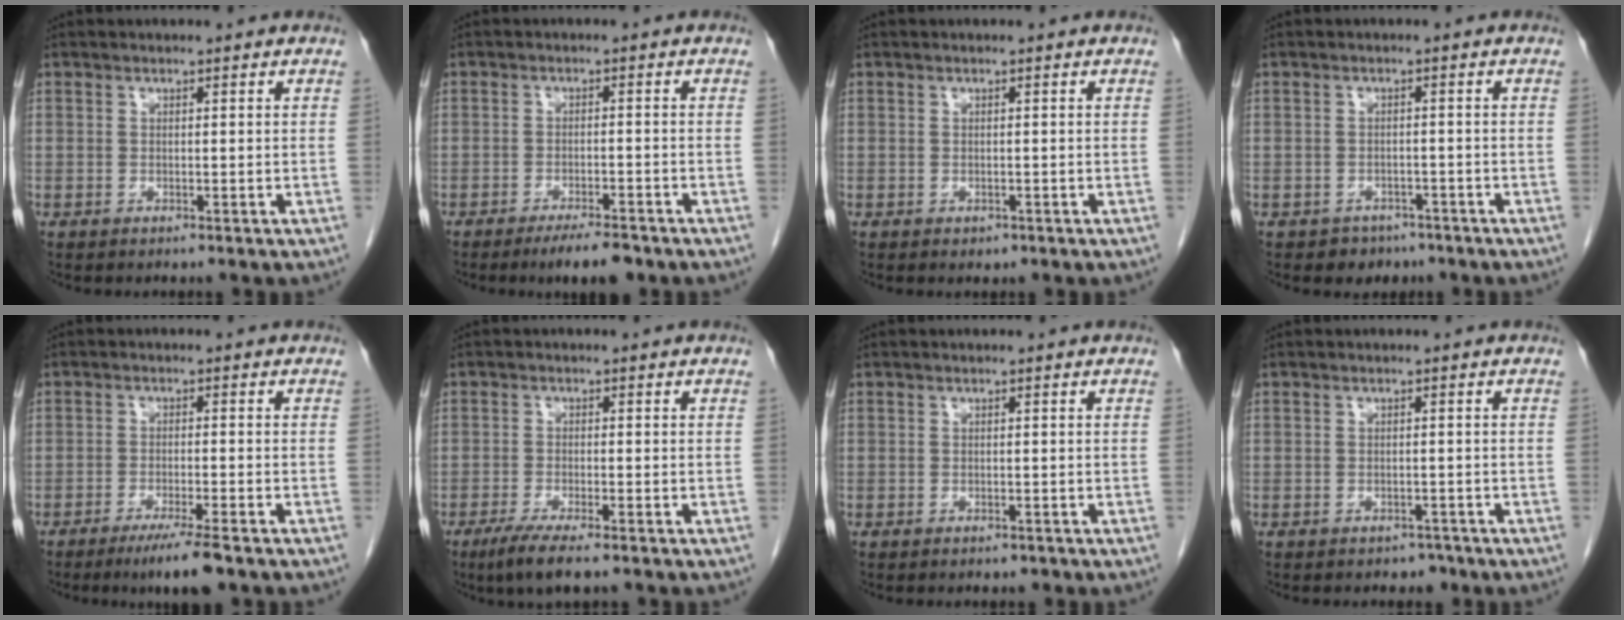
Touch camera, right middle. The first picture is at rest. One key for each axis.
{"total": 5.1, "fx": -3.9, "fy": 1.0, "fz": 3.2, "tx": -0.048, "ty": -0.005, "tz": -0.058}
{"total": 0.7, "fx": -0.3, "fy": 0.5, "fz": 0.3, "tx": -0.006, "ty": 0.001, "tz": -0.001}
{"total": 3.1, "fx": -2.1, "fy": 2.2, "fz": 0.0, "tx": -0.006, "ty": 0.012, "tz": -0.026}
{"total": 5.7, "fx": -4.1, "fy": -0.1, "fz": 4.1, "tx": -0.065, "ty": -0.014, "tz": -0.068}
{"total": 5.3, "fx": -3.6, "fy": 0.4, "fz": 3.8, "tx": -0.069, "ty": -0.015, "tz": -0.061}
{"total": 0.7, "fx": -0.6, "fy": 0.3, "fz": 0.2, "tx": -0.009, "ty": -0.001, "tz": -0.006}
{"total": 2.0, "fx": -1.6, "fy": 1.1, "fz": 0.2, "tx": -0.004, "ty": 0.004, "tz": -0.023}